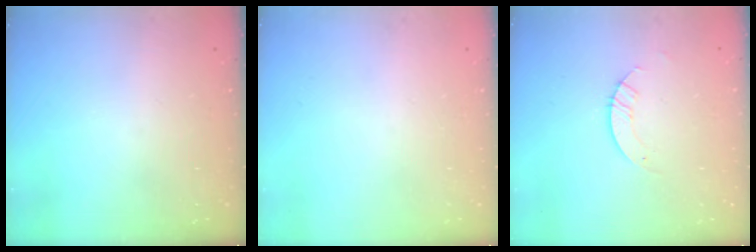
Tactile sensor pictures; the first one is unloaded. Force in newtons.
{"total": 0.0}
{"total": 2.8, "press": 2.8, "slide": 0.2}